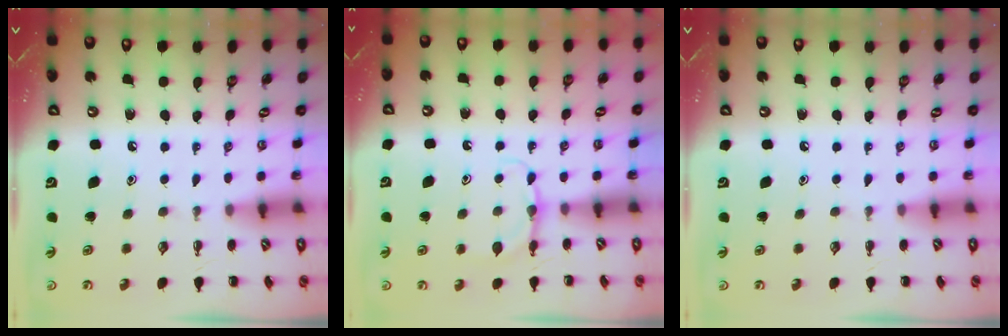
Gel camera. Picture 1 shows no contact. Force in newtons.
{"total": 4.6, "press": 4.3, "slide": 1.5}
{"total": 0.0}